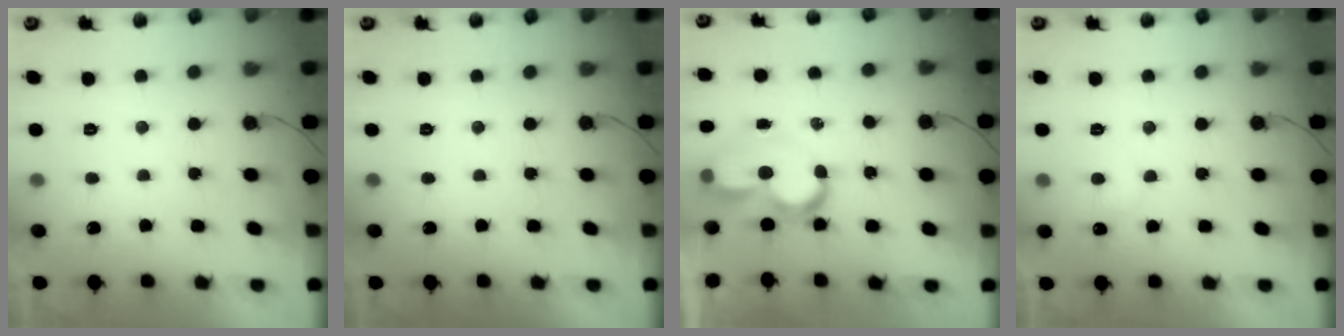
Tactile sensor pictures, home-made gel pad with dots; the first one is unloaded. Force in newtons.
{"total": 0.0}
{"total": 8.4, "press": 8.3, "slide": 0.6}
{"total": 5.4, "press": 5.4, "slide": 0.3}